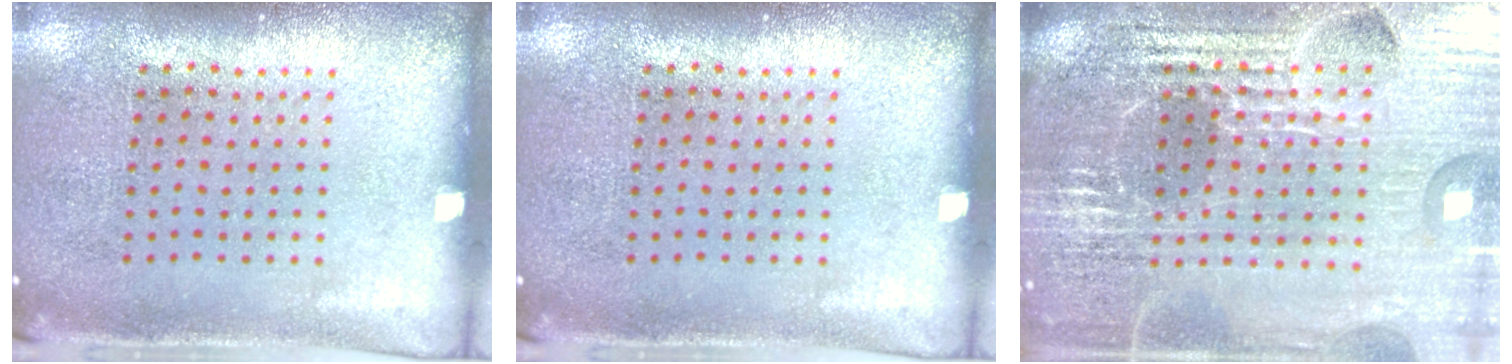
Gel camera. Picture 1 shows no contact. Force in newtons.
{"total": 0.0}
{"total": 6.2, "press": 5.5, "slide": 2.8}